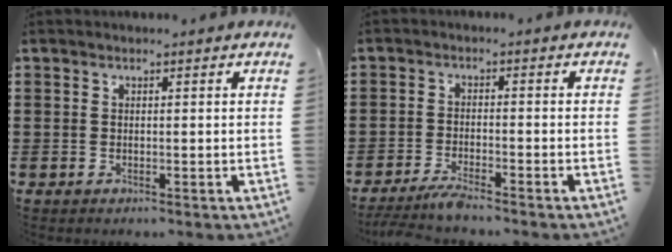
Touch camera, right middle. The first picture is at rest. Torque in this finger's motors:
{"motor_torque": [0.41, 0.18, 0.03, 0.04]}